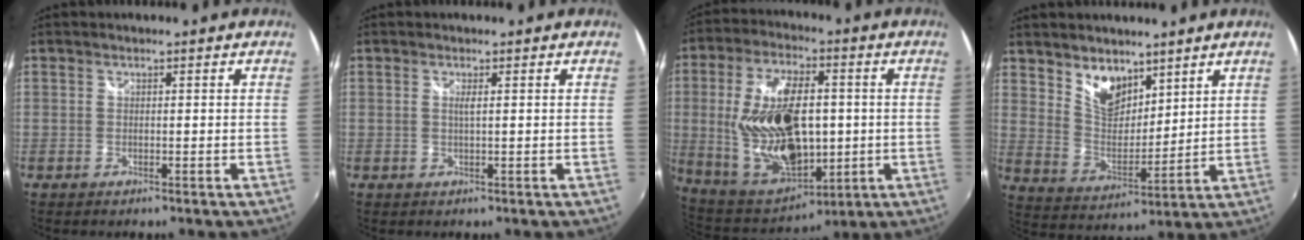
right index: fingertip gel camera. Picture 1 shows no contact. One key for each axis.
{"total": 0.9, "fx": 0.3, "fy": -0.3, "fz": 0.8, "tx": -0.015, "ty": -0.001, "tz": 0.004}
{"total": 22.2, "fx": -0.2, "fy": 12.0, "fz": 18.7, "tx": -0.380, "ty": -0.008, "tz": 0.021}
{"total": 9.3, "fx": 6.4, "fy": 5.2, "fz": 4.1, "tx": -0.064, "ty": -0.001, "tz": 0.127}